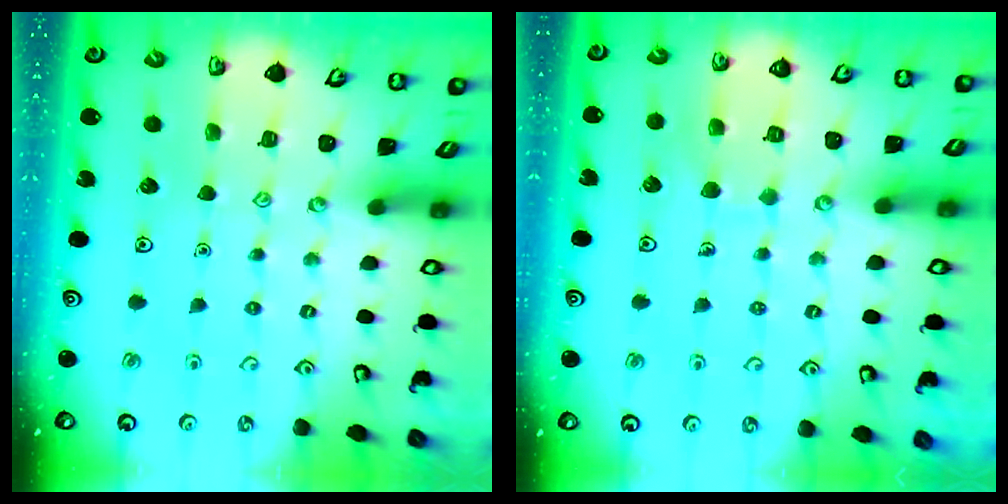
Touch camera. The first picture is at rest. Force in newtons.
{"total": 7.0, "press": 7.0, "slide": 0.5}